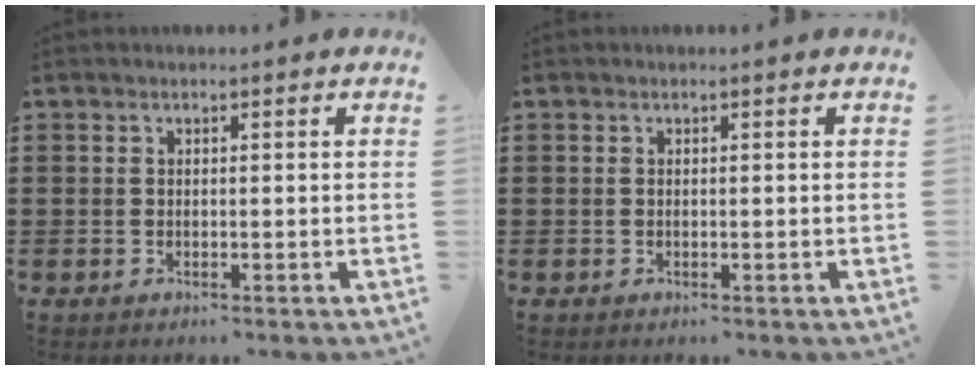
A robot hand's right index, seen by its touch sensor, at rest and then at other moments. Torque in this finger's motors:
{"motor_torque": [0.55, 1.23, 0.00, 0.00]}